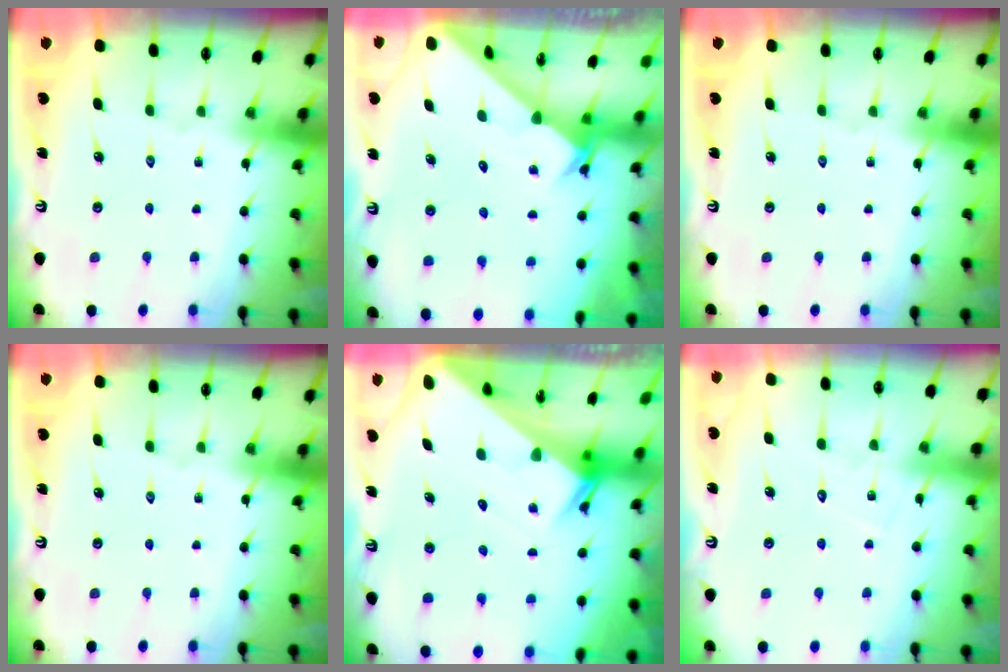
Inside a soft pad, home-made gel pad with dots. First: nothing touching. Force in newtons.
{"total": 2.6, "press": 2.6, "slide": 0.2}
{"total": 0.0}
{"total": 0.0}
{"total": 4.9, "press": 4.9, "slide": 0.4}
{"total": 4.6, "press": 4.5, "slide": 0.5}